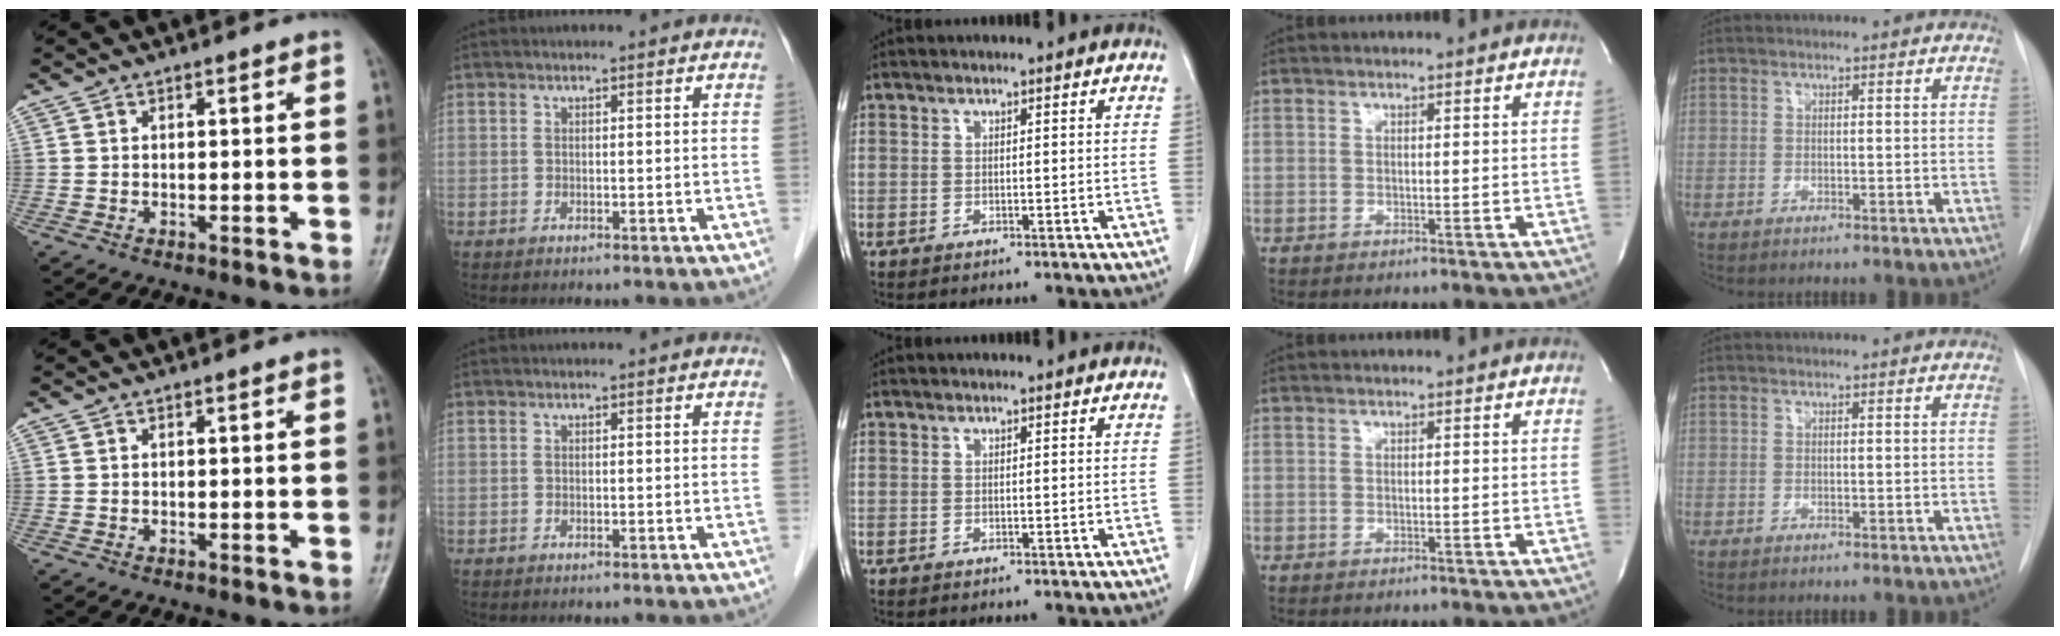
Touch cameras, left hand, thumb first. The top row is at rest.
{}